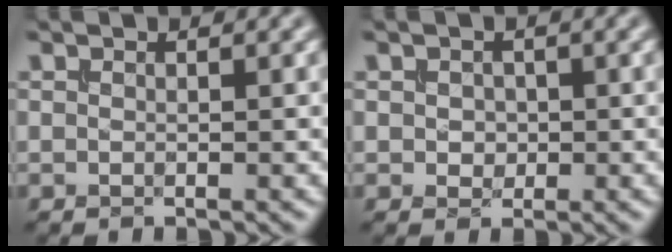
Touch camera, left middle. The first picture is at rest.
{"total": 1.2, "force": [0.0, 1.0, 0.6], "torque": [-0.015, -0.002, -0.002]}